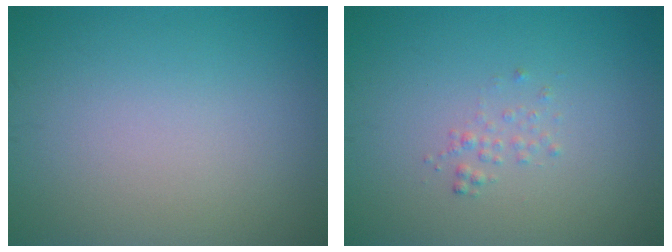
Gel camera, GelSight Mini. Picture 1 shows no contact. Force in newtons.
{"total": 0.9, "press": 0.9, "slide": 0.1}